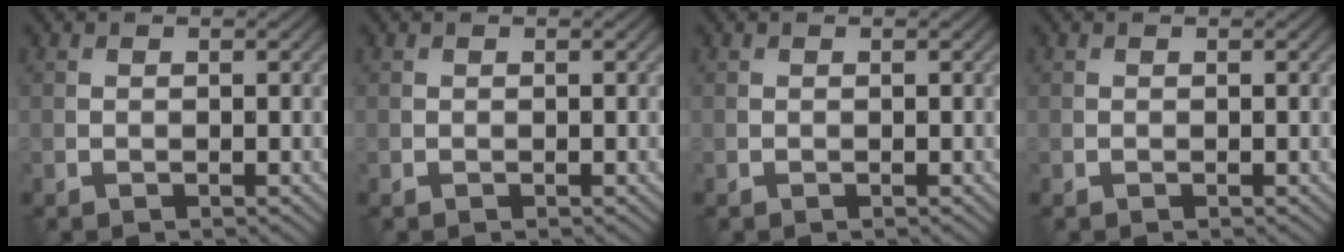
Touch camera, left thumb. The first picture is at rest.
{"total": 0.0}
{"total": 0.0}
{"total": 0.0}